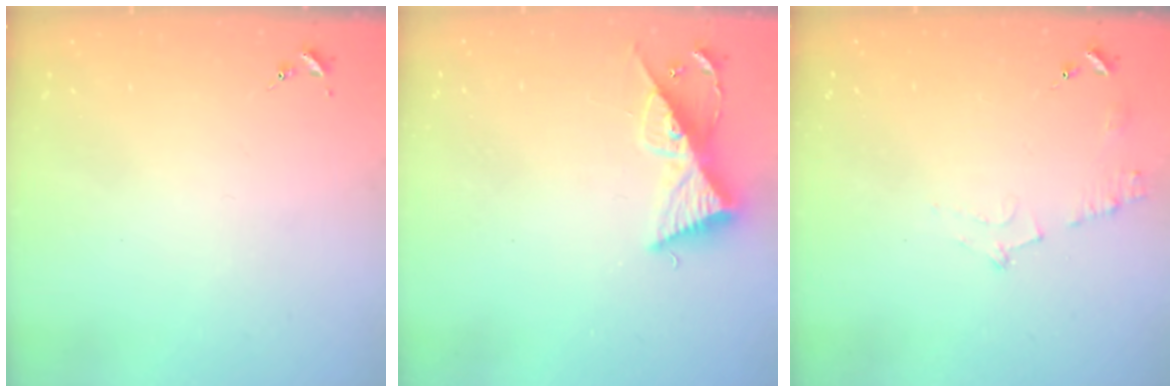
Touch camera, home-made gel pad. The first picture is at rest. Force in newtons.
{"total": 9.8, "press": 9.8, "slide": 0.6}
{"total": 6.4, "press": 6.4, "slide": 0.8}